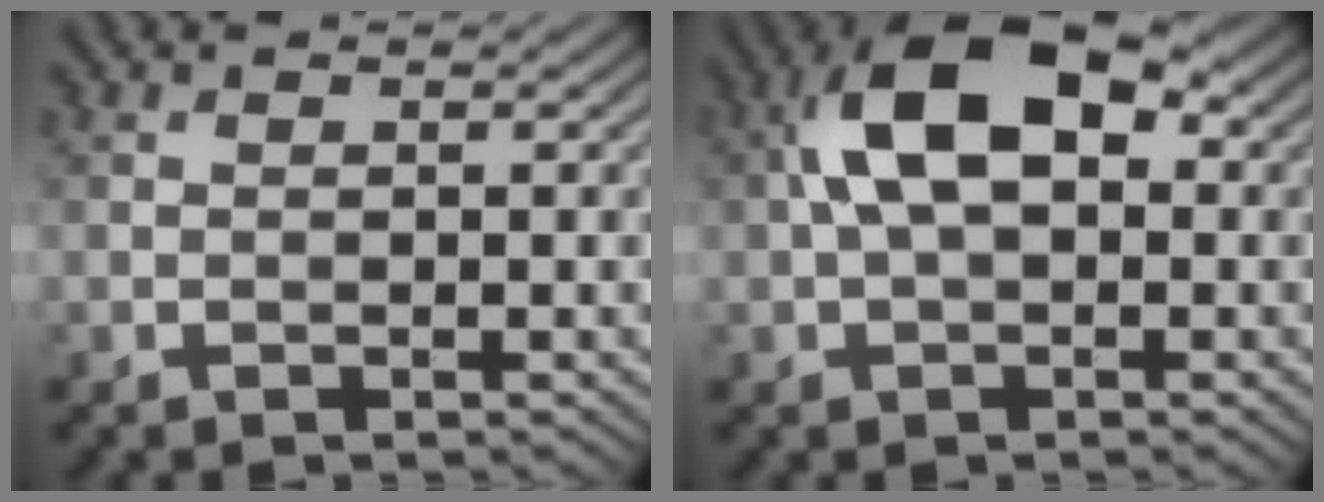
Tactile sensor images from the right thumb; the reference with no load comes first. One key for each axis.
{"total": 10.4, "fx": 1.6, "fy": 5.7, "fz": 8.5, "tx": -0.167, "ty": 0.021, "tz": 0.018}